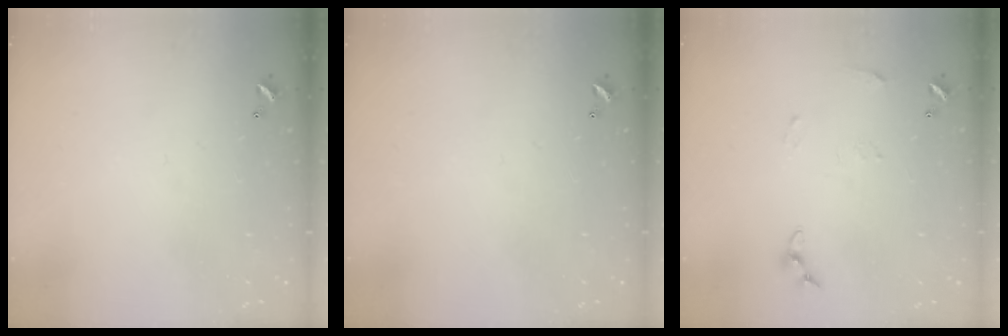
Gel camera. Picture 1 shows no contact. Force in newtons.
{"total": 0.0}
{"total": 6.4, "press": 6.4, "slide": 0.7}